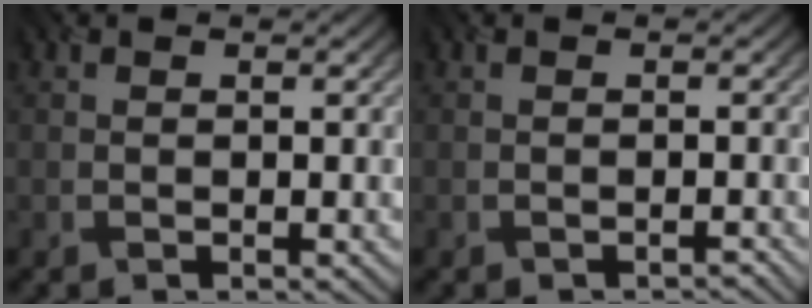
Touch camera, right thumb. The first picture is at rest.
{"total": 0.8, "force": [-0.7, -0.1, -0.2], "torque": [0.002, -0.001, -0.014]}